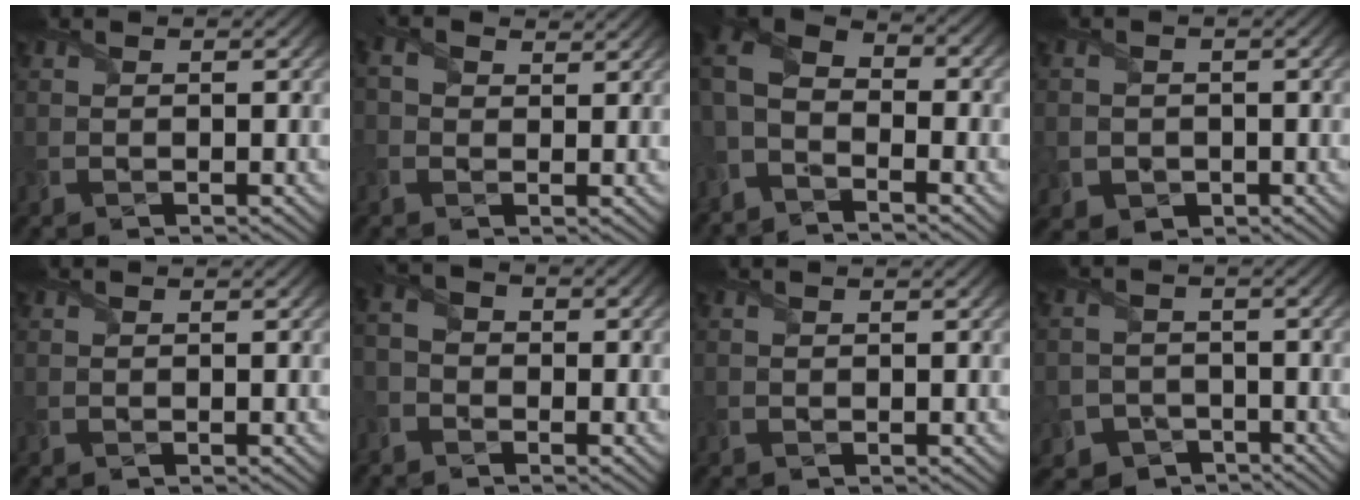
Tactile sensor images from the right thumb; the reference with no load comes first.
{"total": 2.8, "force": [0.9, 2.1, 1.6], "torque": [-0.044, 0.002, 0.014]}
{"total": 6.8, "force": [-3.2, 4.1, 4.4], "torque": [-0.109, -0.013, -0.066]}
{"total": 2.9, "force": [-0.9, 2.6, 0.8], "torque": [-0.031, -0.012, -0.018]}
{"total": 0.0}
{"total": 3.3, "force": [-2.1, 2.2, 1.3], "torque": [-0.031, 0.003, -0.051]}
{"total": 0.0}
{"total": 7.4, "force": [-4.6, 5.6, 1.5], "torque": [-0.046, -0.030, -0.094]}